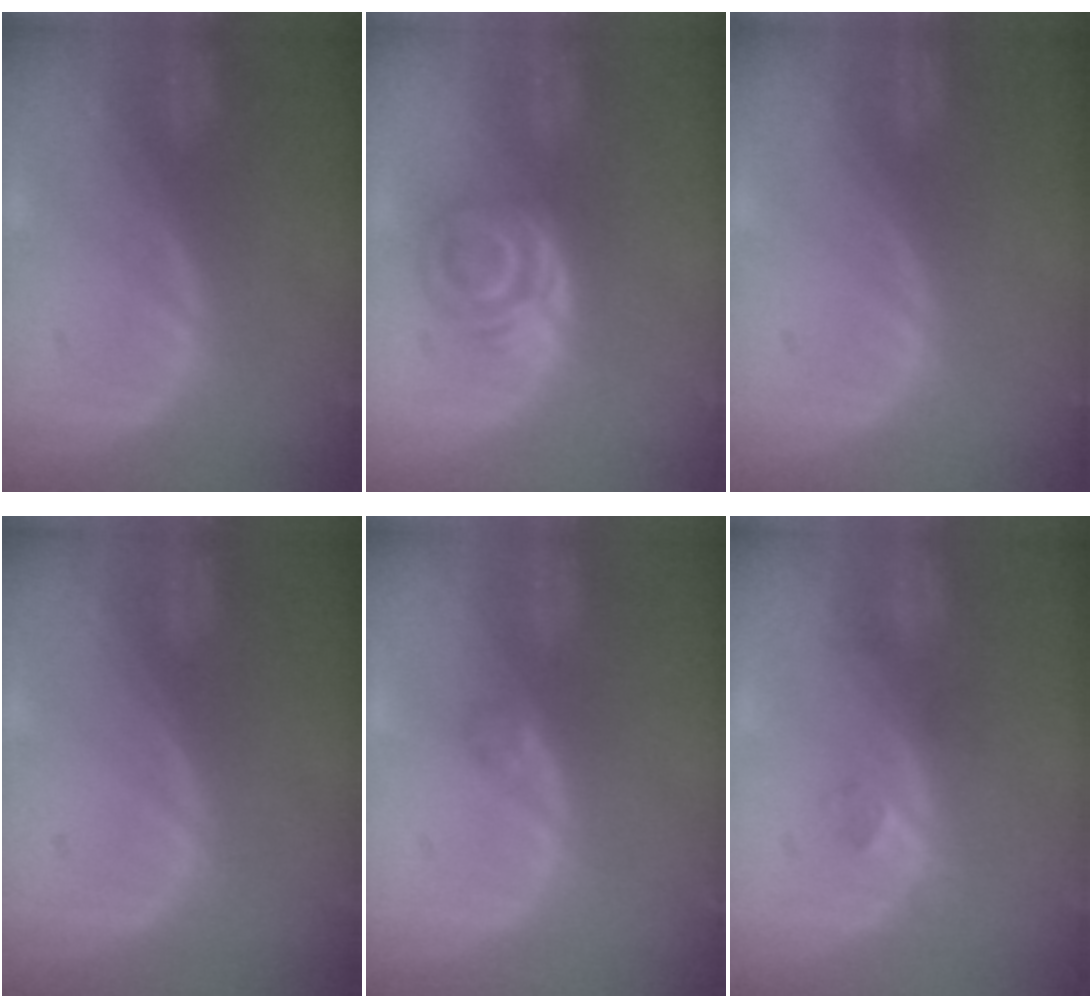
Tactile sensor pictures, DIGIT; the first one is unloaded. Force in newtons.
{"total": 5.2, "press": 4.8, "slide": 2.1}
{"total": 0.0}
{"total": 0.0}
{"total": 1.2, "press": 1.2, "slide": 0.1}
{"total": 3.2, "press": 2.6, "slide": 1.8}